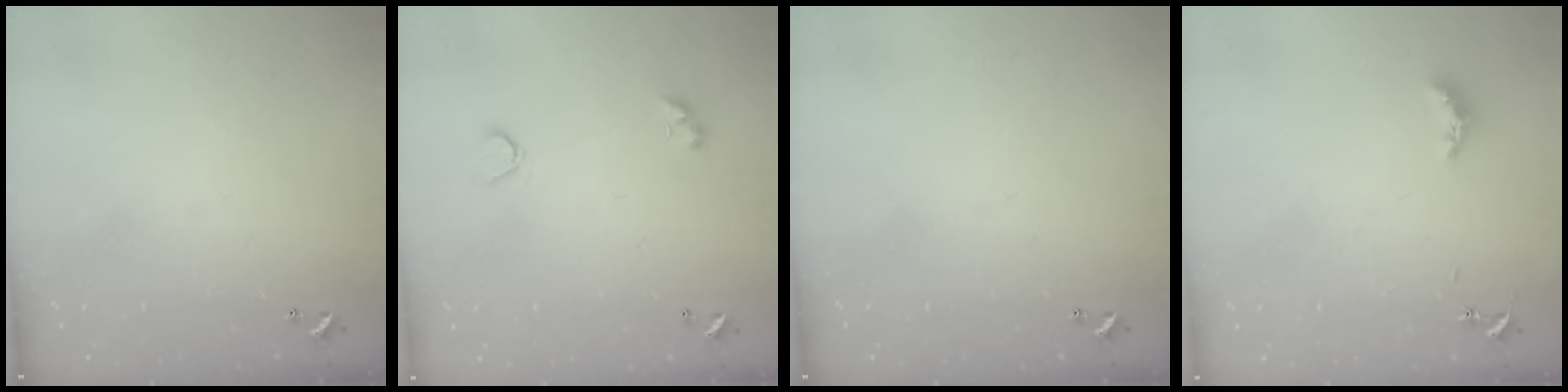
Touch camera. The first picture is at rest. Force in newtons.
{"total": 3.1, "press": 2.9, "slide": 1.0}
{"total": 0.0}
{"total": 5.4, "press": 5.4, "slide": 0.6}